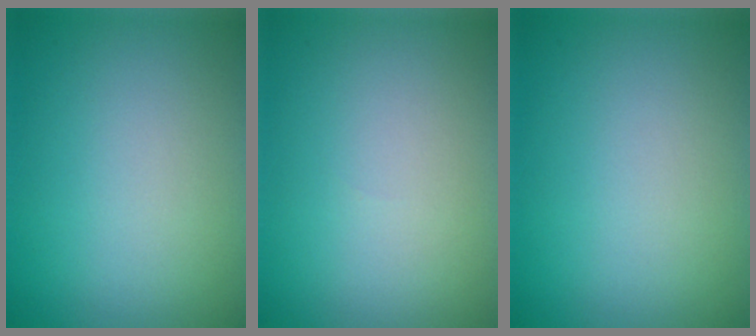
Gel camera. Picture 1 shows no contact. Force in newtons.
{"total": 0.0}
{"total": 0.0}